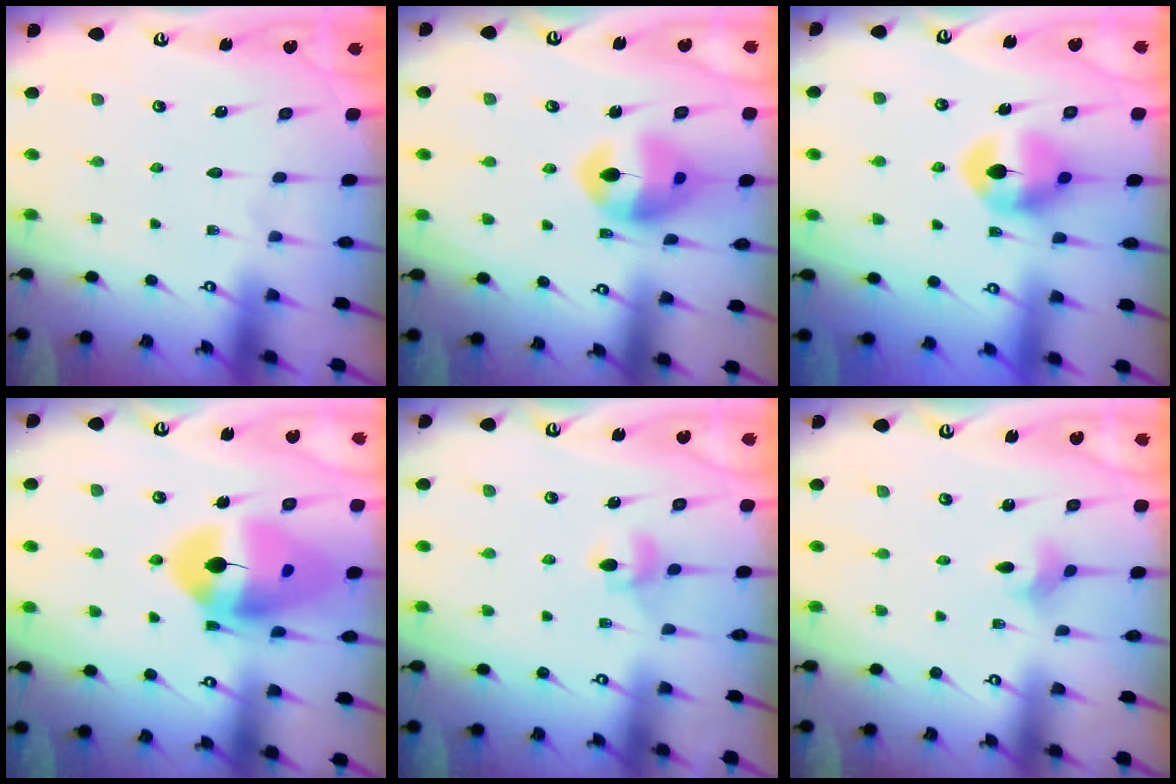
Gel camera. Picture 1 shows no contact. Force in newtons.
{"total": 13.7, "press": 13.6, "slide": 1.9}
{"total": 9.8, "press": 9.8, "slide": 0.1}
{"total": 17.7, "press": 17.5, "slide": 2.3}
{"total": 4.8, "press": 4.8, "slide": 0.7}
{"total": 2.3, "press": 2.3, "slide": 0.5}